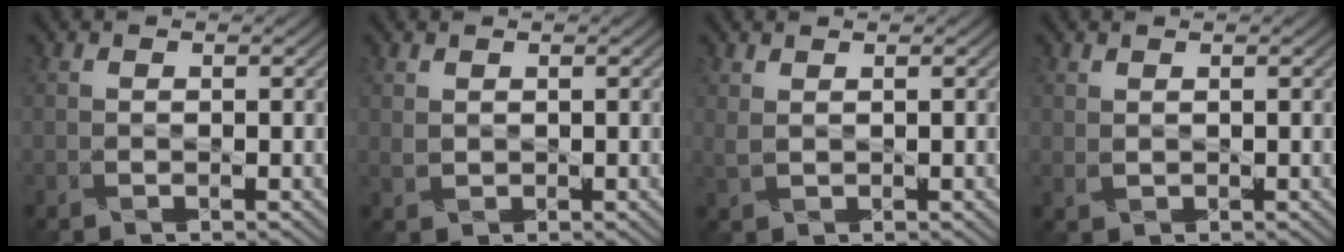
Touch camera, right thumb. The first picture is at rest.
{"total": 1.4, "force": [1.2, 0.4, -0.5], "torque": [0.005, -0.001, 0.027]}
{"total": 1.3, "force": [1.2, 0.4, 0.4], "torque": [-0.018, 0.001, 0.028]}
{"total": 1.0, "force": [1.0, 0.2, -0.3], "torque": [0.002, 0.000, 0.023]}